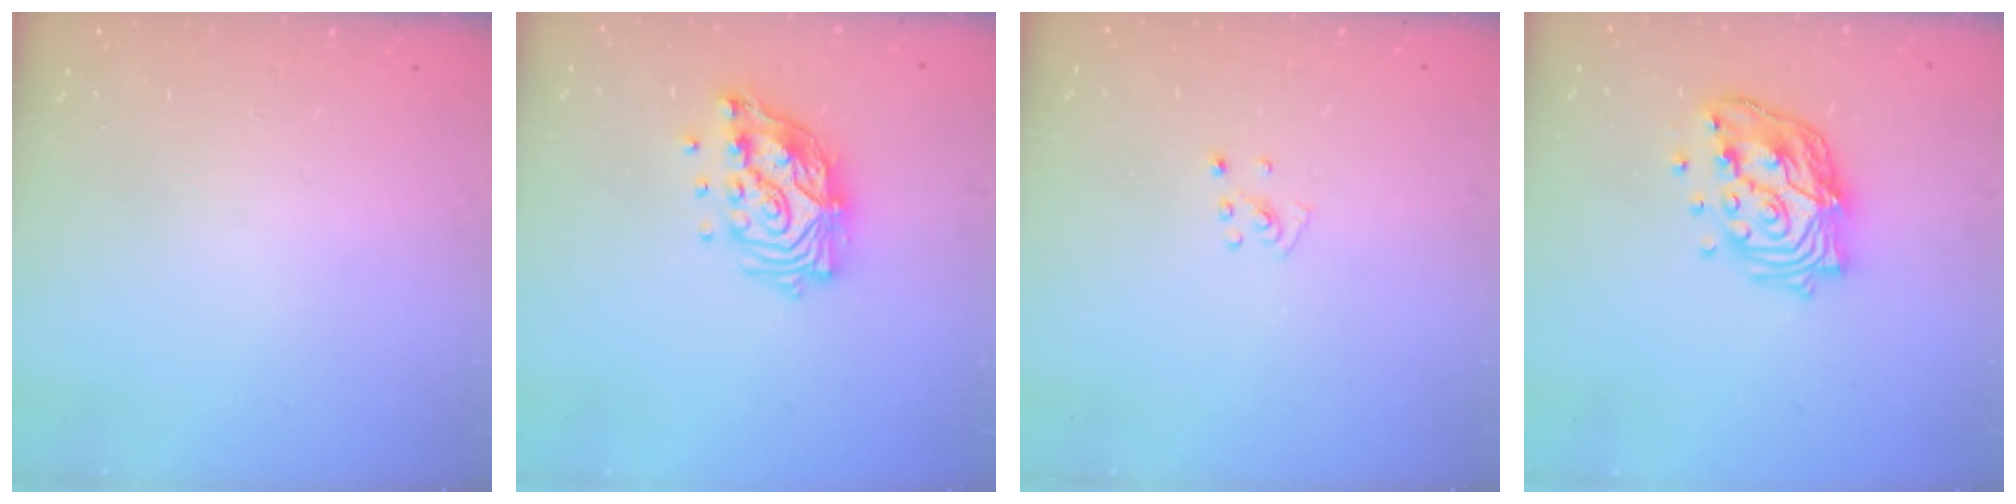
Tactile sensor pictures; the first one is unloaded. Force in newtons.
{"total": 13.6, "press": 13.5, "slide": 1.5}
{"total": 3.9, "press": 3.9, "slide": 0.4}
{"total": 15.6, "press": 15.6, "slide": 1.3}